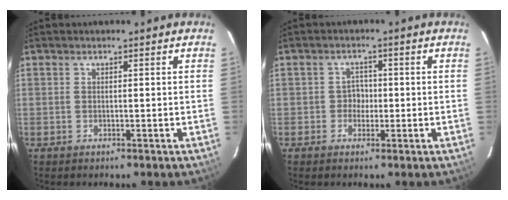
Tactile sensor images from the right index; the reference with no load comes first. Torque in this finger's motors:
{"motor_torque": [0.23, 0.19, 0.07, 0.01]}